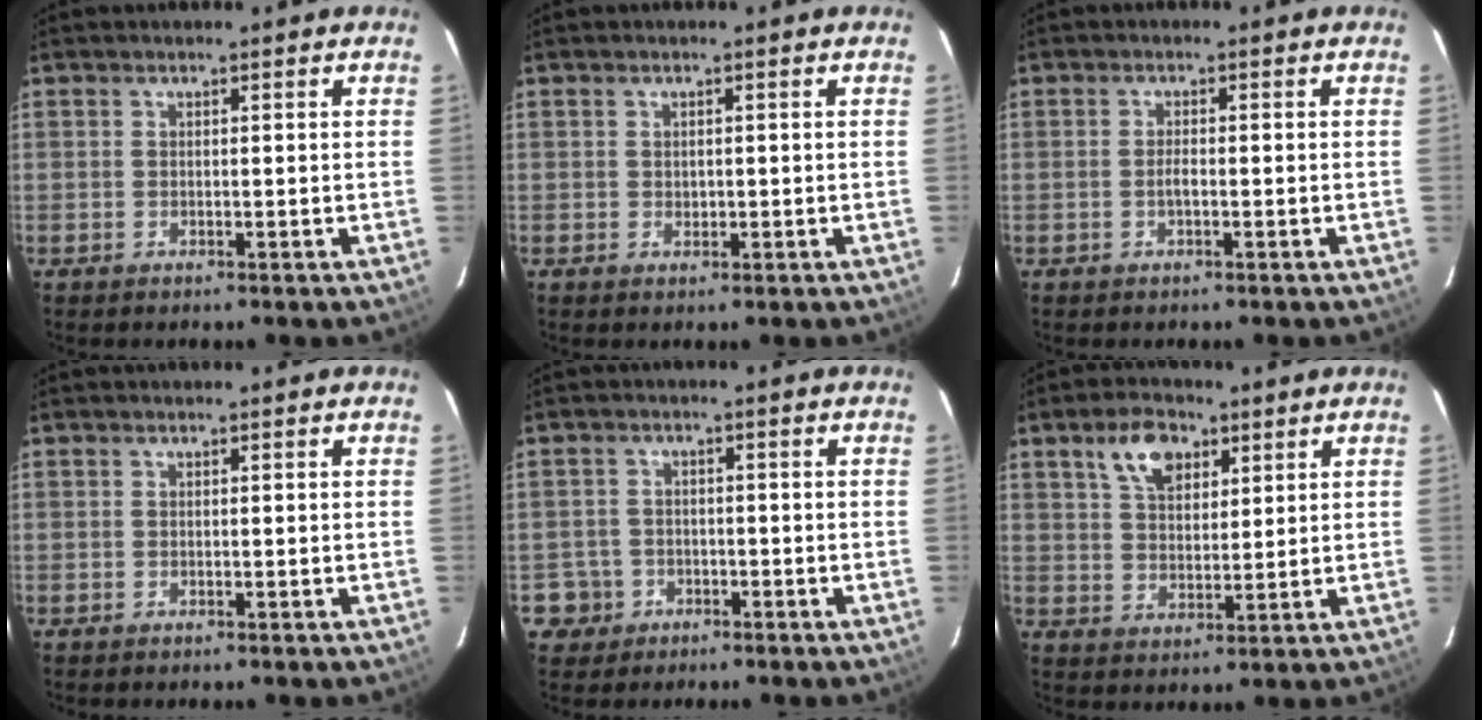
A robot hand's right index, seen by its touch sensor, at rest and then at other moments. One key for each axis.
{"total": 1.1, "fx": 0.0, "fy": 1.0, "fz": 0.4, "tx": -0.003, "ty": 0.001, "tz": 0.002}
{"total": 1.4, "fx": -0.5, "fy": 0.4, "fz": 1.2, "tx": -0.023, "ty": 0.000, "tz": -0.011}
{"total": 0.0}
{"total": 4.9, "fx": -1.9, "fy": 4.5, "fz": 0.0, "tx": -0.011, "ty": 0.024, "tz": -0.031}
{"total": 8.0, "fx": 4.3, "fy": 4.6, "fz": 5.0, "tx": -0.088, "ty": 0.016, "tz": 0.078}